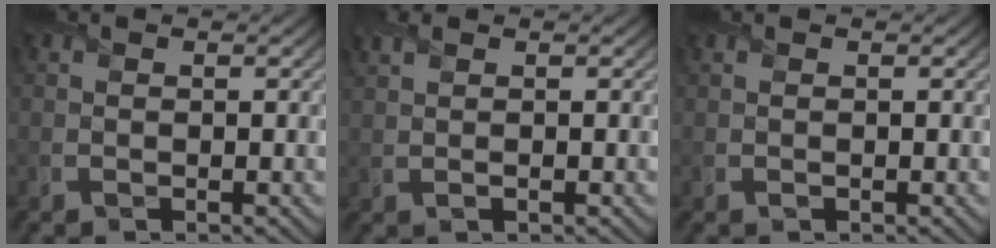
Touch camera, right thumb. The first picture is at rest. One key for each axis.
{"total": 1.7, "fx": 0.8, "fy": 0.6, "fz": 1.4, "tx": -0.036, "ty": 0.005, "tz": 0.016}
{"total": 0.0}